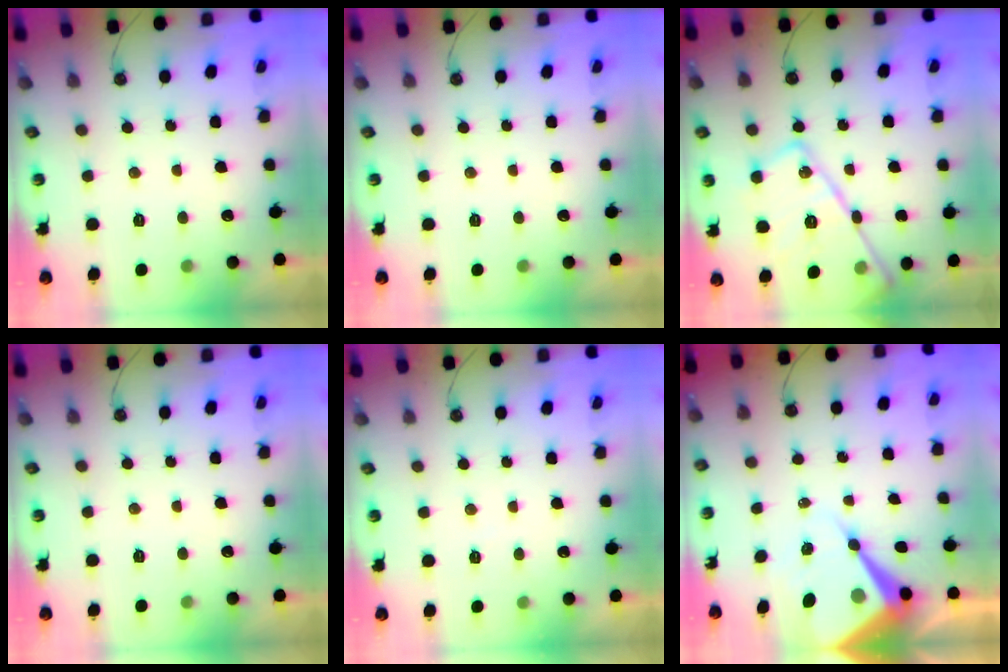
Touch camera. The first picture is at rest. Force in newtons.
{"total": 0.0}
{"total": 21.5, "press": 21.4, "slide": 2.0}
{"total": 0.0}
{"total": 2.7, "press": 2.7, "slide": 0.5}
{"total": 15.0, "press": 15.0, "slide": 1.3}